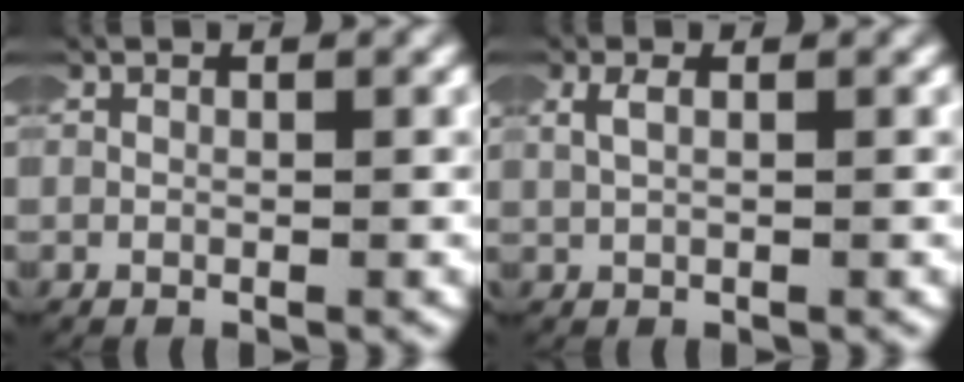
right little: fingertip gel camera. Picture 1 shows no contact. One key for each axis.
{"total": 1.3, "fx": 0.7, "fy": 0.3, "fz": 1.0, "tx": -0.023, "ty": 0.004, "tz": 0.015}